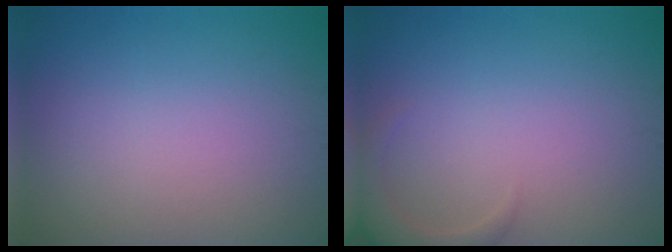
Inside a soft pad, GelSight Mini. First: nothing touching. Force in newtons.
{"total": 2.6, "press": 2.6, "slide": 0.3}